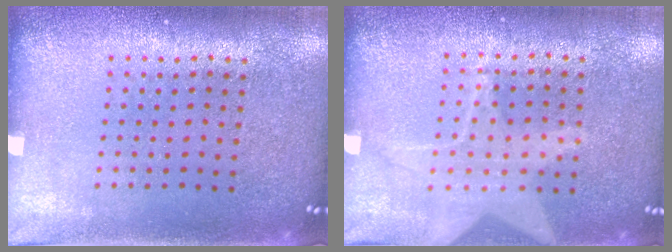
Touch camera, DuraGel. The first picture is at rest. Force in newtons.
{"total": 1.3, "press": 1.2, "slide": 0.3}